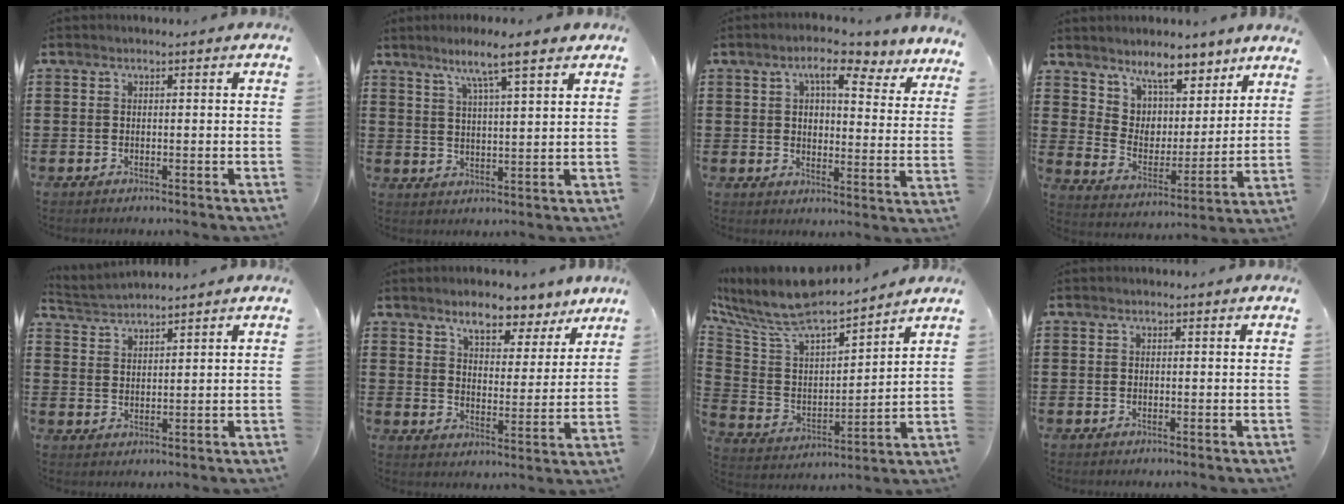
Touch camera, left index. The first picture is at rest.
{"total": 6.7, "force": [5.1, 0.0, 4.4], "torque": [-0.092, -0.014, 0.083]}
{"total": 6.9, "force": [5.0, 1.9, 4.4], "torque": [-0.074, -0.024, 0.075]}
{"total": 6.6, "force": [6.0, 2.8, 0.2], "torque": [-0.039, -0.050, 0.109]}
{"total": 2.4, "force": [2.4, -0.1, -0.2], "torque": [-0.005, -0.005, 0.044]}
{"total": 6.5, "force": [5.8, 1.7, 2.5], "torque": [-0.047, -0.027, 0.097]}
{"total": 8.0, "force": [7.5, 1.4, 2.6], "torque": [-0.091, -0.062, 0.123]}
{"total": 0.0}